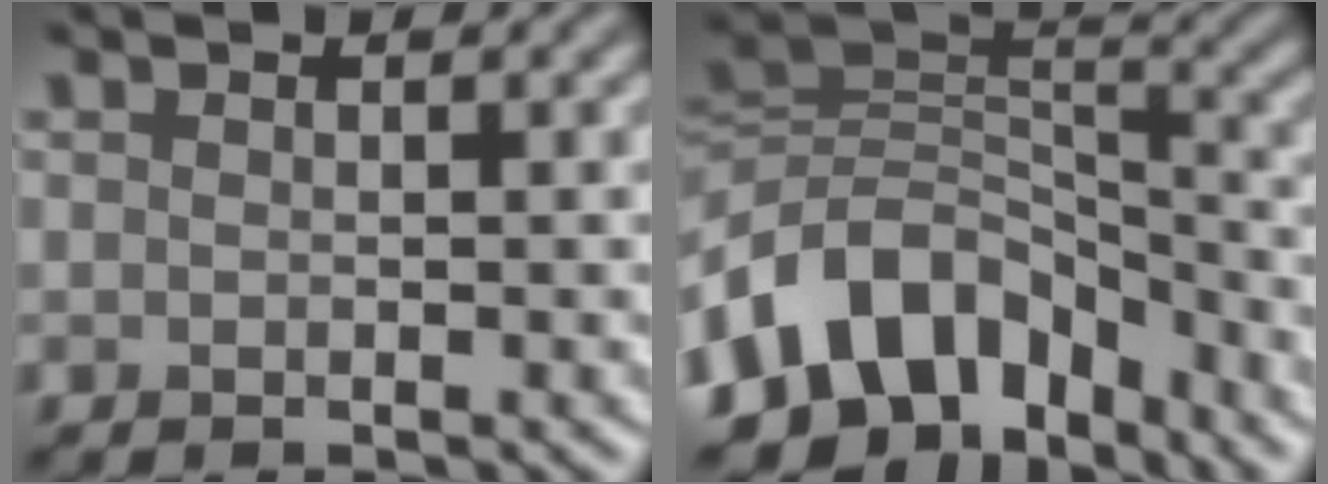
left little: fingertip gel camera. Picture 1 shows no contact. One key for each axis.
{"total": 10.3, "fx": -5.5, "fy": 7.0, "fz": 5.2, "tx": -0.087, "ty": 0.018, "tz": -0.111}